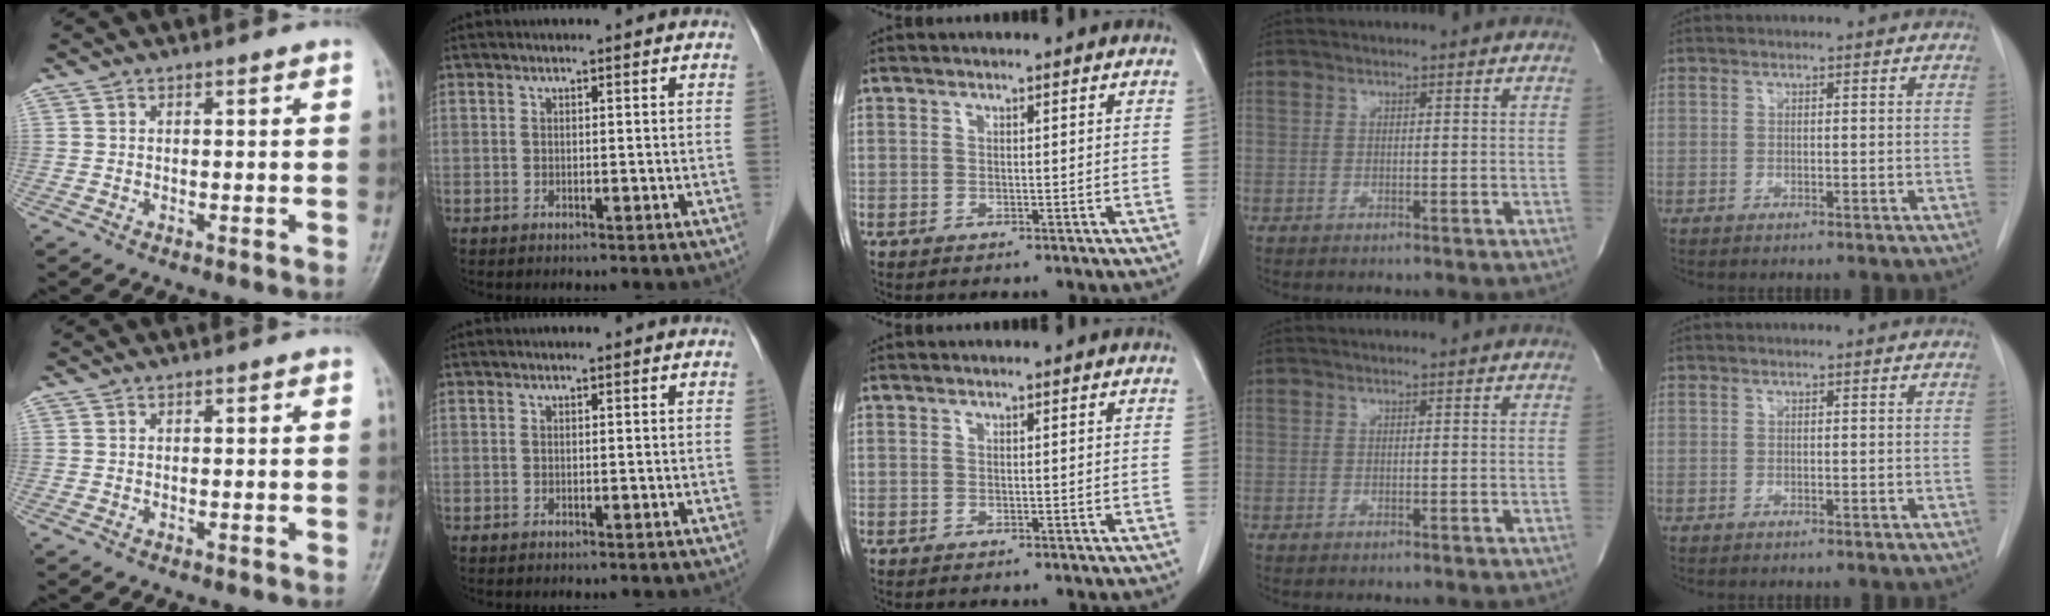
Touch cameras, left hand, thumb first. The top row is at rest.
{}